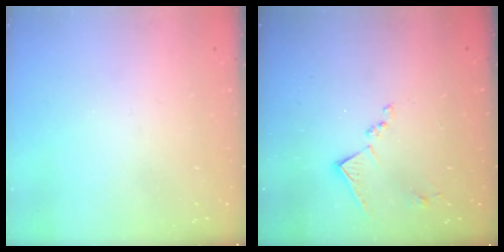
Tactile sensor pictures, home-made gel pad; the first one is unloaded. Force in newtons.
{"total": 10.2, "press": 10.1, "slide": 0.6}